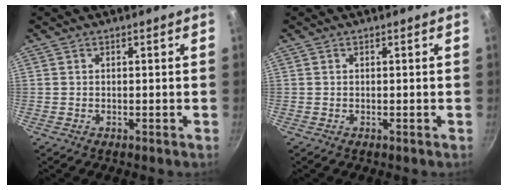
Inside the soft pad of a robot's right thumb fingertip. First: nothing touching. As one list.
[{"total": 0.0}]